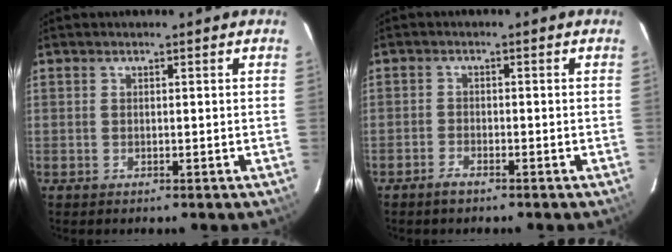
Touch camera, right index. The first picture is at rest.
{"total": 2.1, "force": [-1.8, 0.7, 0.9], "torque": [-0.027, 0.003, -0.035]}